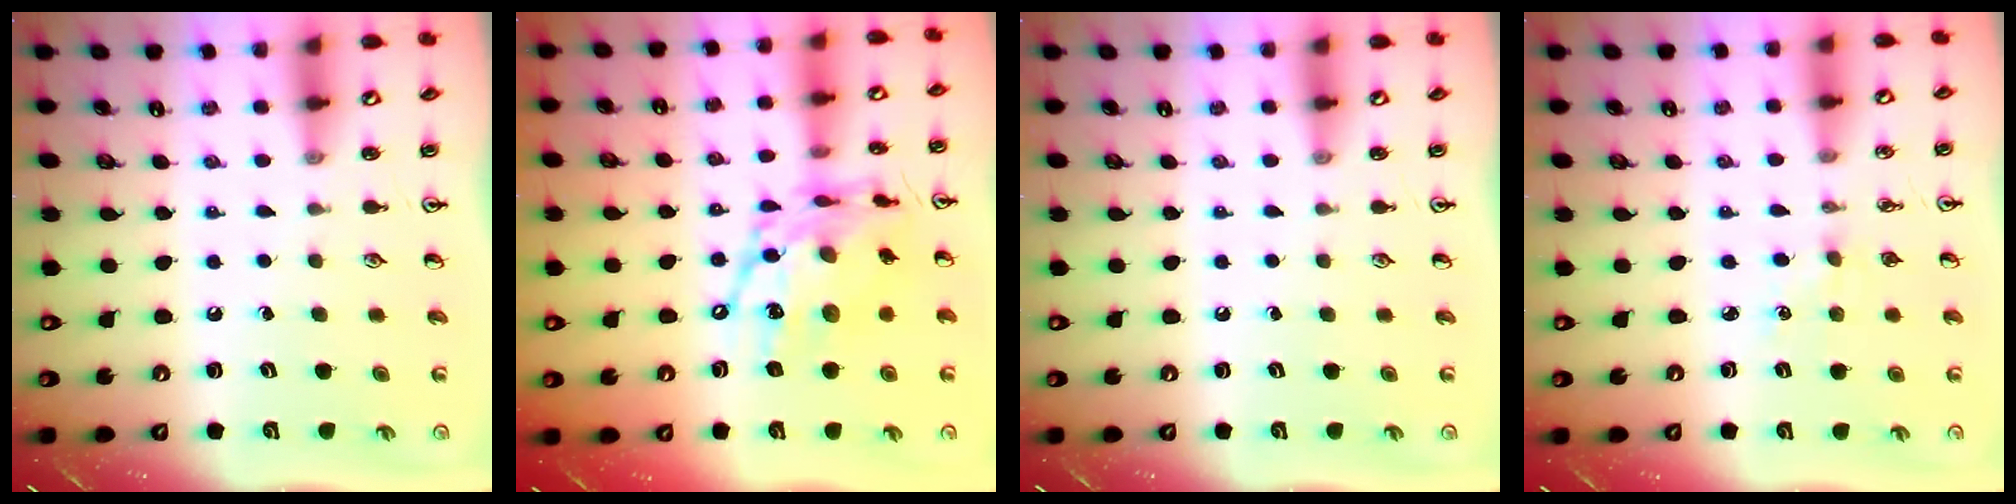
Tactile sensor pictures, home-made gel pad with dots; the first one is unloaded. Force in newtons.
{"total": 16.0, "press": 16.0, "slide": 1.0}
{"total": 0.0}
{"total": 2.5, "press": 2.5, "slide": 0.4}